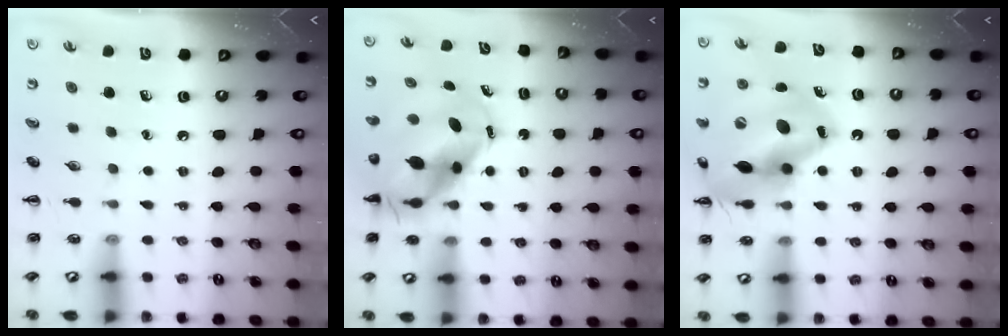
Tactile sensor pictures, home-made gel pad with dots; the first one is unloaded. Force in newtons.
{"total": 10.8, "press": 10.6, "slide": 2.4}
{"total": 19.9, "press": 19.7, "slide": 3.3}